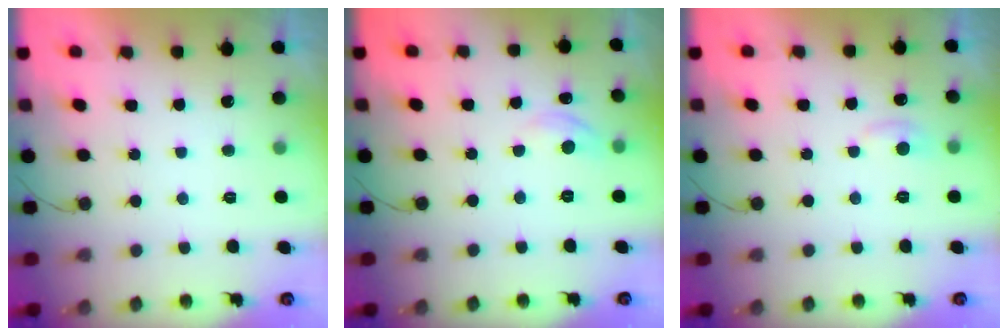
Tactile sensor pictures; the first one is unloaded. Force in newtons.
{"total": 5.5, "press": 5.5, "slide": 0.6}
{"total": 4.8, "press": 4.8, "slide": 0.5}